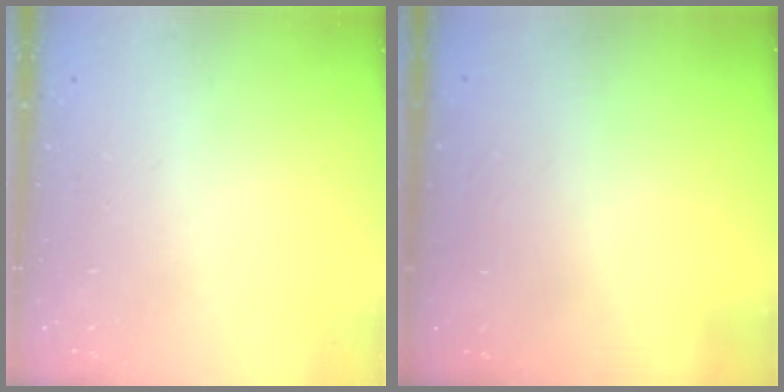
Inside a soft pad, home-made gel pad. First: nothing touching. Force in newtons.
{"total": 2.9, "press": 2.9, "slide": 0.1}